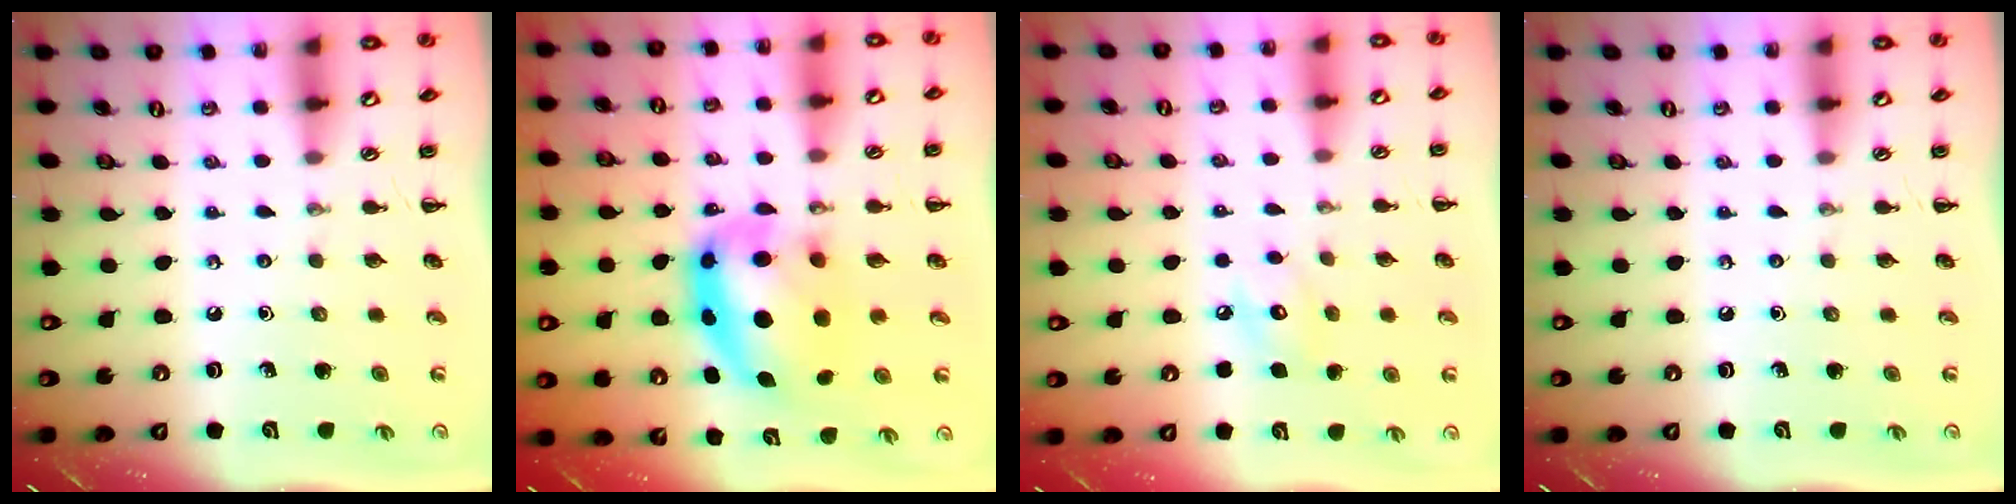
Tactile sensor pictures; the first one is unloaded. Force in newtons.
{"total": 12.0, "press": 11.7, "slide": 2.9}
{"total": 6.7, "press": 6.6, "slide": 1.1}
{"total": 0.0}